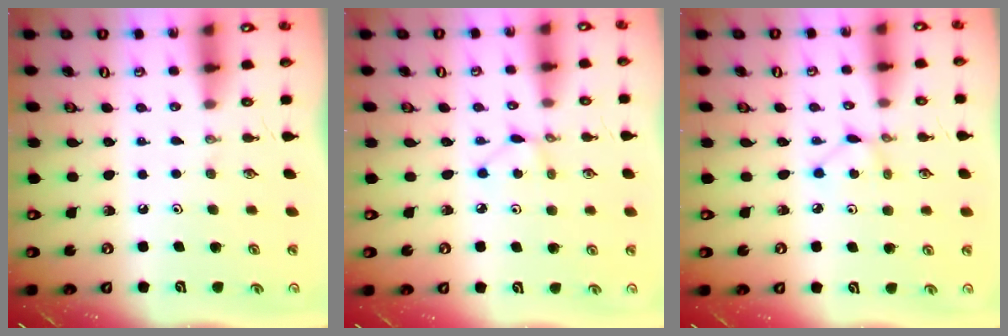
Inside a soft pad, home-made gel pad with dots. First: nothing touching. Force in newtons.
{"total": 2.1, "press": 2.1, "slide": 0.3}
{"total": 2.8, "press": 2.8, "slide": 0.3}